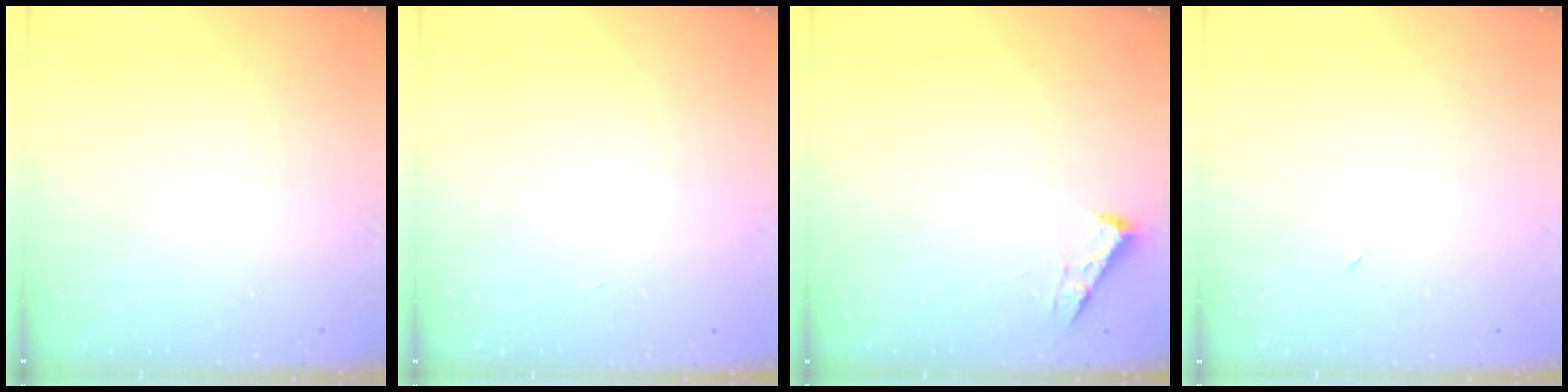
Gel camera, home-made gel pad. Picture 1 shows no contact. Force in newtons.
{"total": 1.5, "press": 1.5, "slide": 0.1}
{"total": 2.5, "press": 2.5, "slide": 0.3}
{"total": 3.1, "press": 2.9, "slide": 1.1}